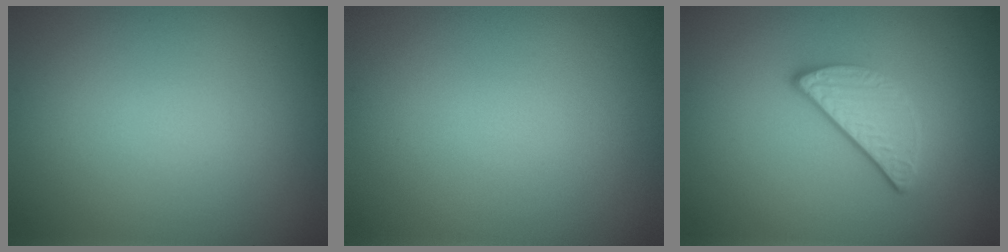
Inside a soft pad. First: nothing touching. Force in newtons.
{"total": 0.0}
{"total": 3.0, "press": 2.3, "slide": 1.8}